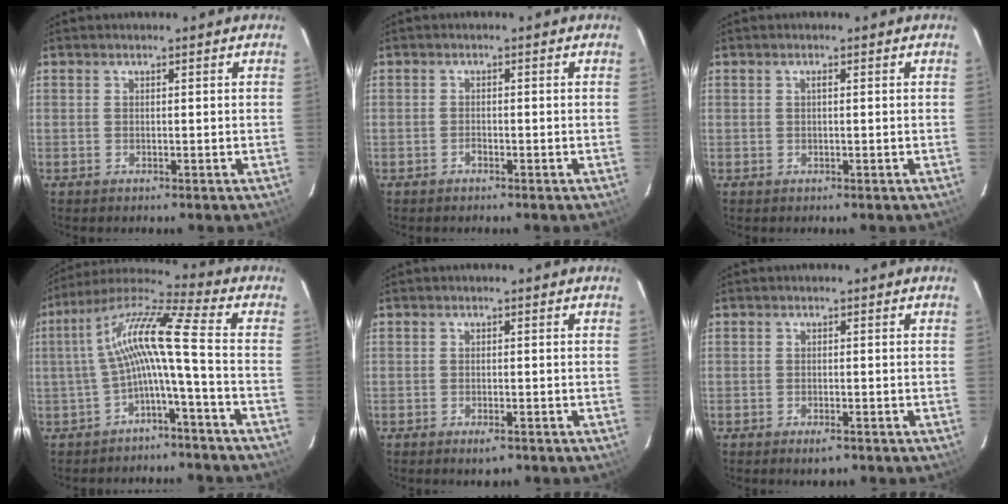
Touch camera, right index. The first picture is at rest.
{"total": 0.8, "force": [-0.7, 0.3, 0.2], "torque": [-0.004, 0.003, -0.014]}
{"total": 0.5, "force": [0.0, 0.0, 0.5], "torque": [-0.008, 0.004, -0.002]}
{"total": 11.2, "force": [-2.6, -0.5, 10.9], "torque": [-0.215, 0.017, -0.051]}
{"total": 2.3, "force": [-1.6, 0.8, 1.4], "torque": [-0.032, -0.003, -0.027]}
{"total": 2.3, "force": [-1.6, 0.8, 1.4], "torque": [-0.032, -0.002, -0.029]}